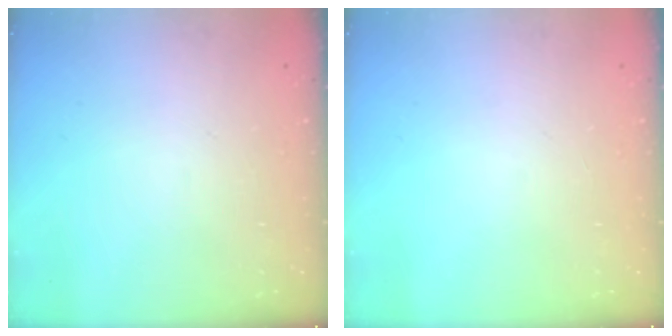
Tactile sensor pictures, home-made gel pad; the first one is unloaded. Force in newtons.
{"total": 0.0}